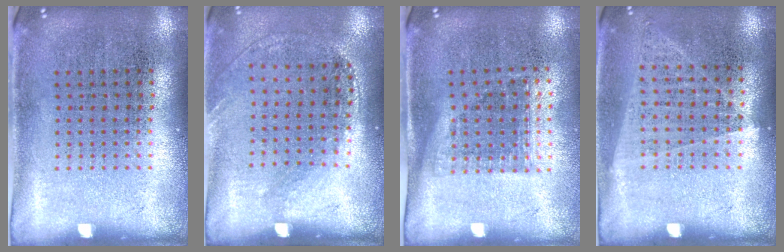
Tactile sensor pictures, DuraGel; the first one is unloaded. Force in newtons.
{"total": 1.3, "press": 1.0, "slide": 0.9}
{"total": 1.1, "press": 0.9, "slide": 0.6}
{"total": 1.0, "press": 1.0, "slide": 0.3}